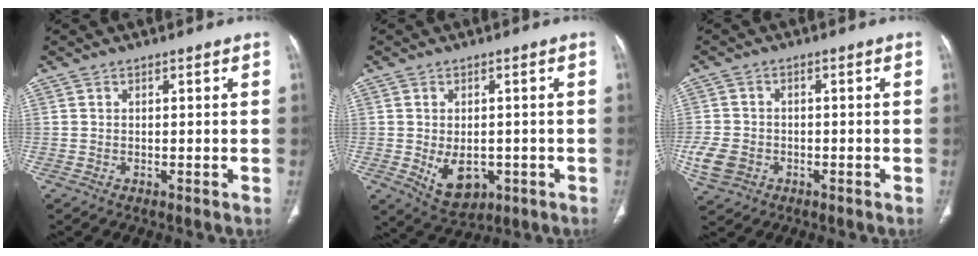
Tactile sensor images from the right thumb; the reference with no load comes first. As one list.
[{"total": 7.2, "force": [-1.6, 4.9, 5.1], "torque": [-0.062, -0.003, -0.007]}, {"total": 6.1, "force": [-2.0, 4.9, 3.0], "torque": [-0.068, 0.010, -0.032]}]